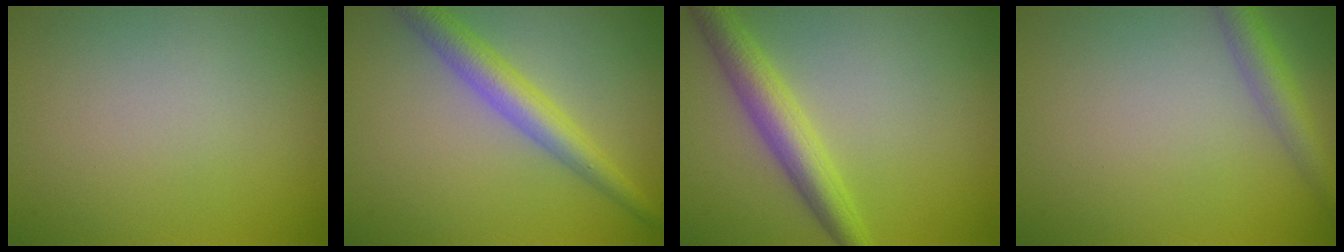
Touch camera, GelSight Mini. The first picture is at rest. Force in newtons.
{"total": 4.0, "press": 4.0, "slide": 0.1}
{"total": 4.3, "press": 4.3, "slide": 0.1}
{"total": 3.2, "press": 3.2, "slide": 0.1}